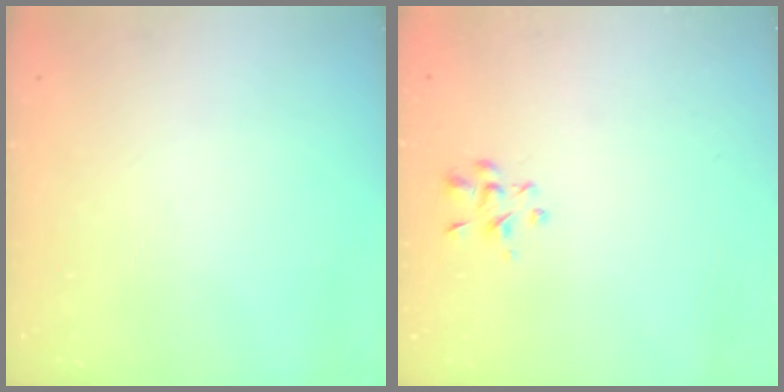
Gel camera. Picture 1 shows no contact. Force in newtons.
{"total": 2.9, "press": 2.7, "slide": 1.2}